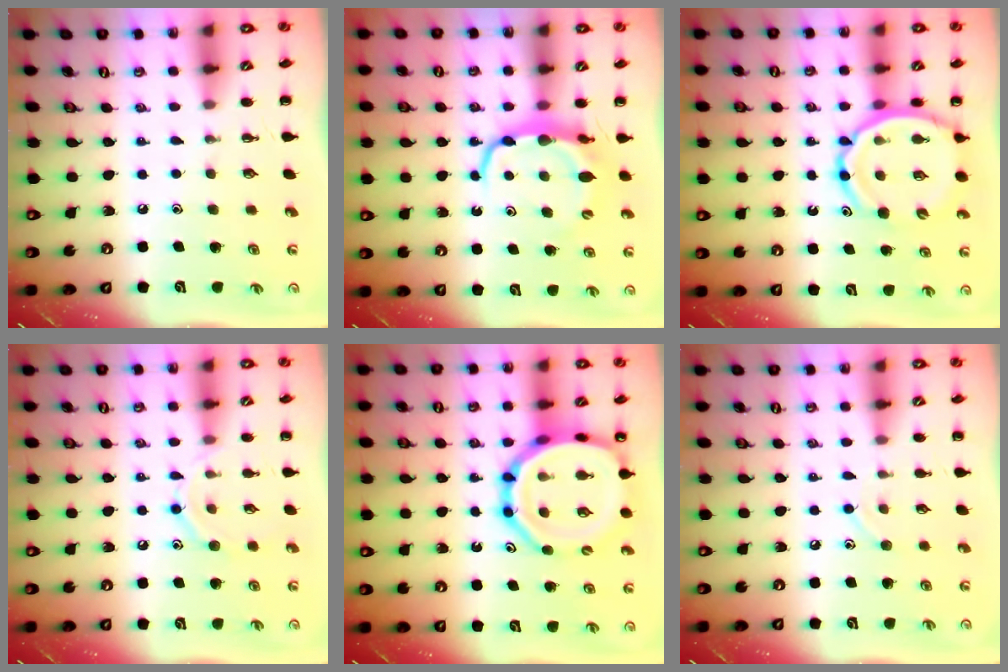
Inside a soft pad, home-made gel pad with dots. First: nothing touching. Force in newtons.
{"total": 7.4, "press": 7.3, "slide": 0.9}
{"total": 13.2, "press": 12.7, "slide": 3.6}
{"total": 9.8, "press": 9.7, "slide": 1.3}
{"total": 19.7, "press": 19.4, "slide": 3.6}
{"total": 8.1, "press": 7.7, "slide": 2.6}